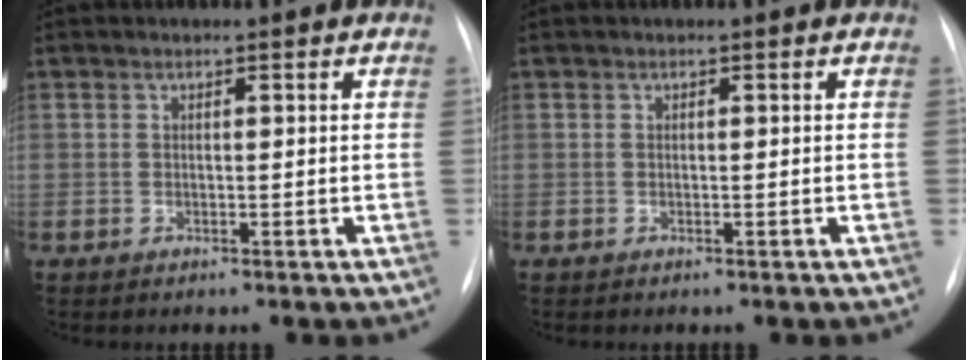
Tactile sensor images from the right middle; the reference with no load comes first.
{"total": 0.0}